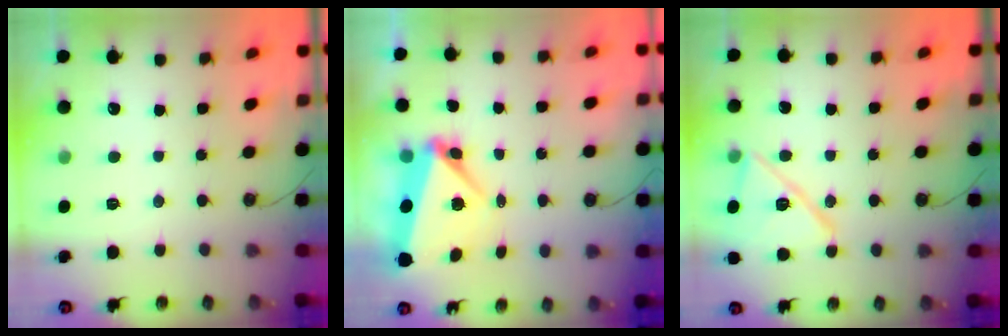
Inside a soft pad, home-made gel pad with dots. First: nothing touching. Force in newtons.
{"total": 5.7, "press": 5.5, "slide": 1.7}
{"total": 15.1, "press": 15.1, "slide": 0.1}